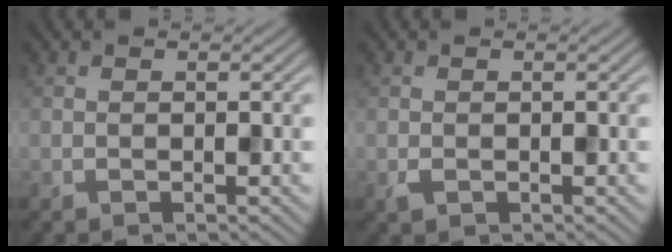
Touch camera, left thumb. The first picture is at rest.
{"total": 0.9, "force": [-0.2, 0.7, 0.5], "torque": [-0.012, -0.005, -0.003]}